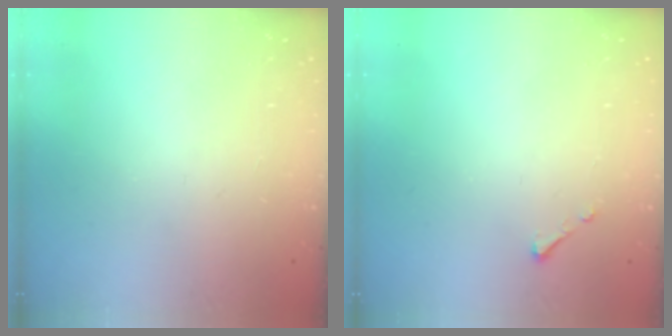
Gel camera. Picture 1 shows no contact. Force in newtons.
{"total": 2.5, "press": 2.5, "slide": 0.3}